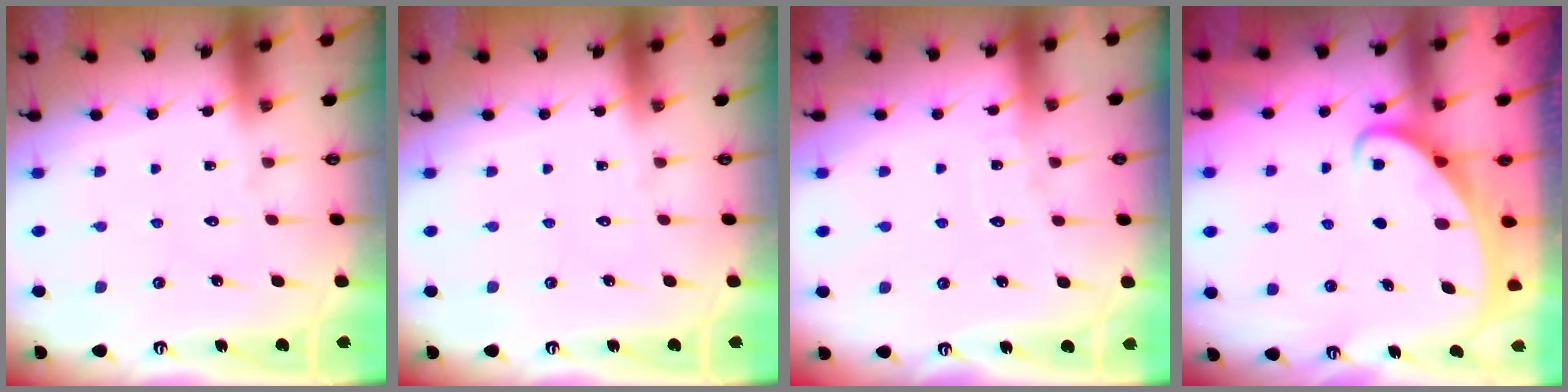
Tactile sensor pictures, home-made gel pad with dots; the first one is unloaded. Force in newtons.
{"total": 0.0}
{"total": 2.7, "press": 2.7, "slide": 0.3}
{"total": 2.1, "press": 2.1, "slide": 0.3}